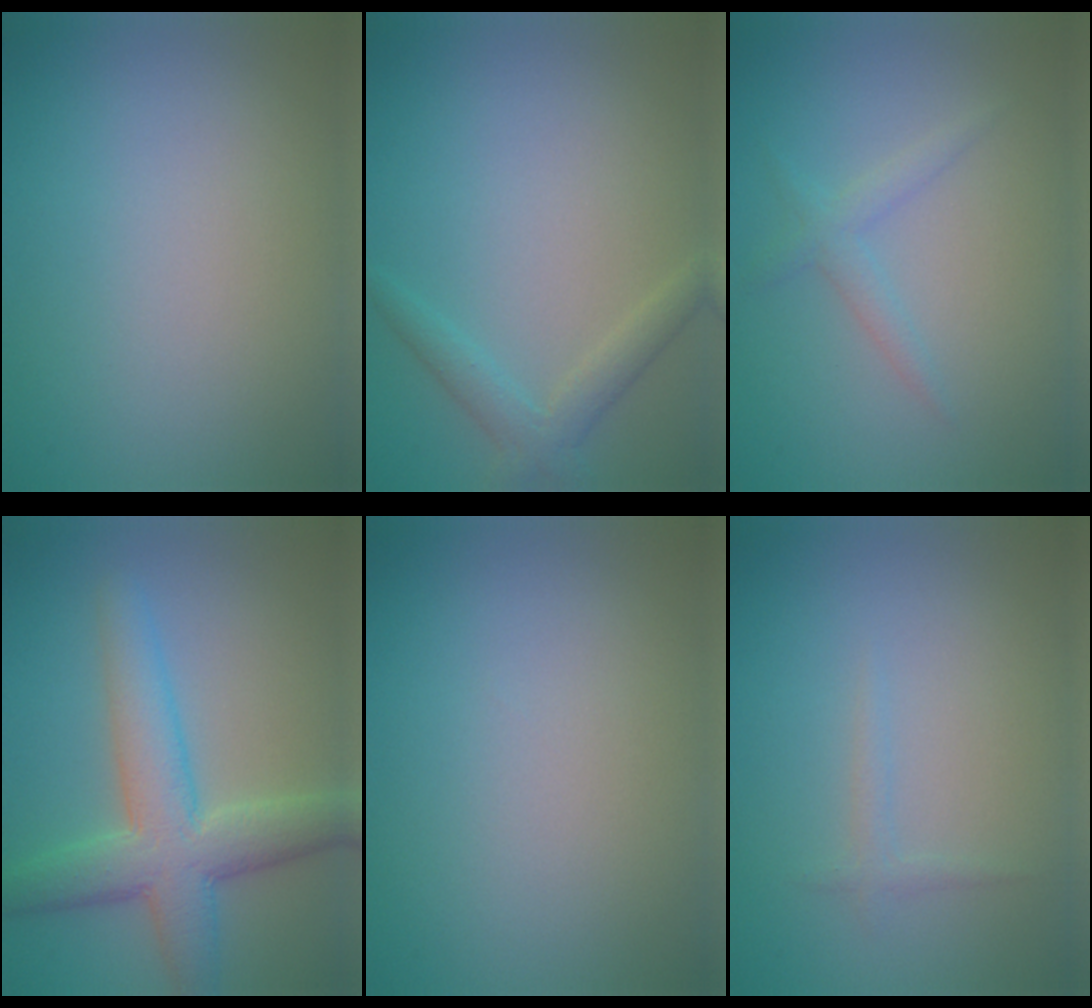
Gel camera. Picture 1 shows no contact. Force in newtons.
{"total": 2.3, "press": 2.3, "slide": 0.2}
{"total": 1.6, "press": 1.6, "slide": 0.1}
{"total": 6.5, "press": 6.5, "slide": 0.1}
{"total": 0.0}
{"total": 0.8, "press": 0.8, "slide": 0.0}